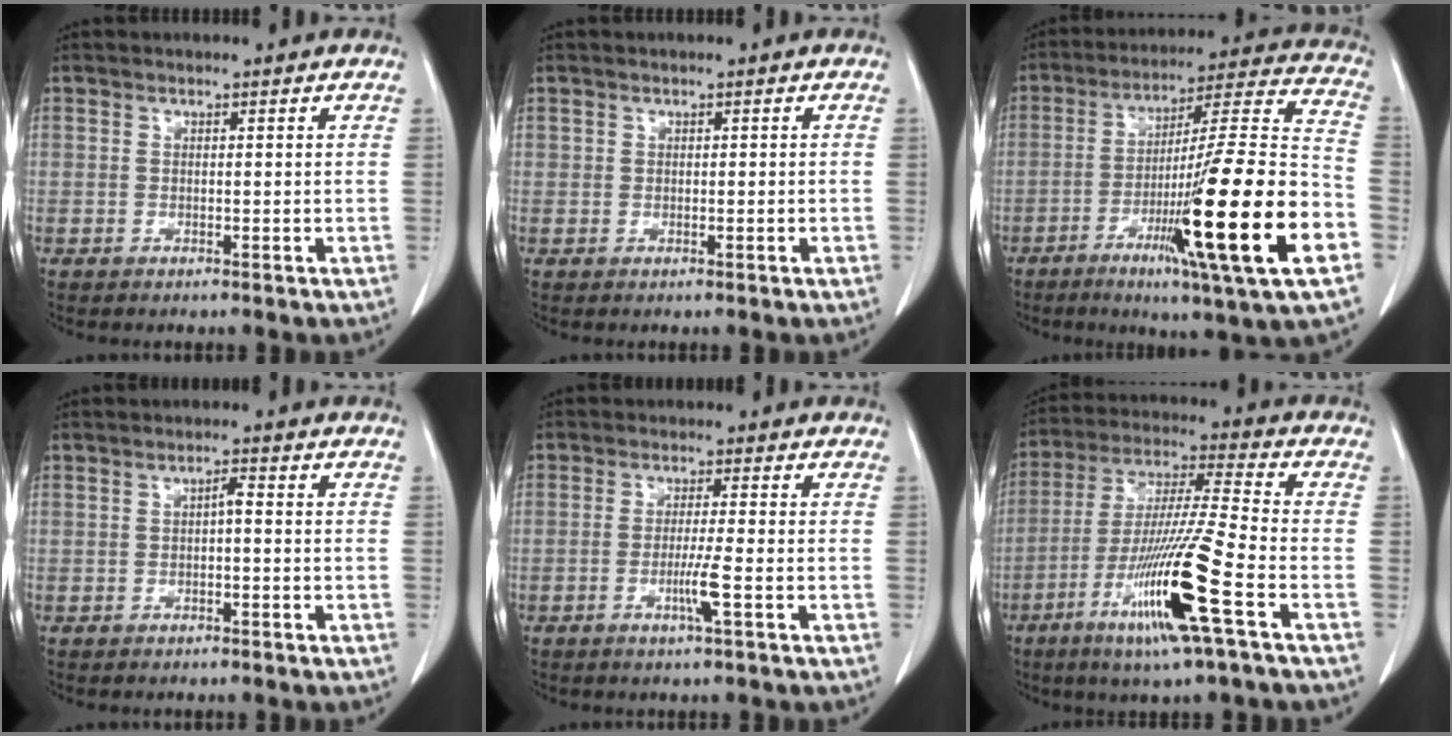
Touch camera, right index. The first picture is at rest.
{"total": 0.0}
{"total": 24.7, "force": [-8.6, -0.2, 23.1], "torque": [-0.345, -0.026, -0.143]}
{"total": 1.4, "force": [-0.2, 0.3, 1.3], "torque": [-0.023, 0.004, -0.002]}
{"total": 3.7, "force": [-1.4, -0.7, 3.4], "torque": [-0.069, -0.008, -0.027]}
{"total": 16.6, "force": [-7.1, -0.7, 15.0], "torque": [-0.312, -0.027, -0.132]}